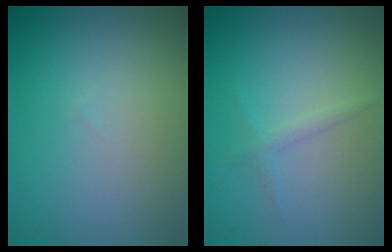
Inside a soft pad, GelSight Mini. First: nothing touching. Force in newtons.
{"total": 1.0, "press": 1.0, "slide": 0.1}